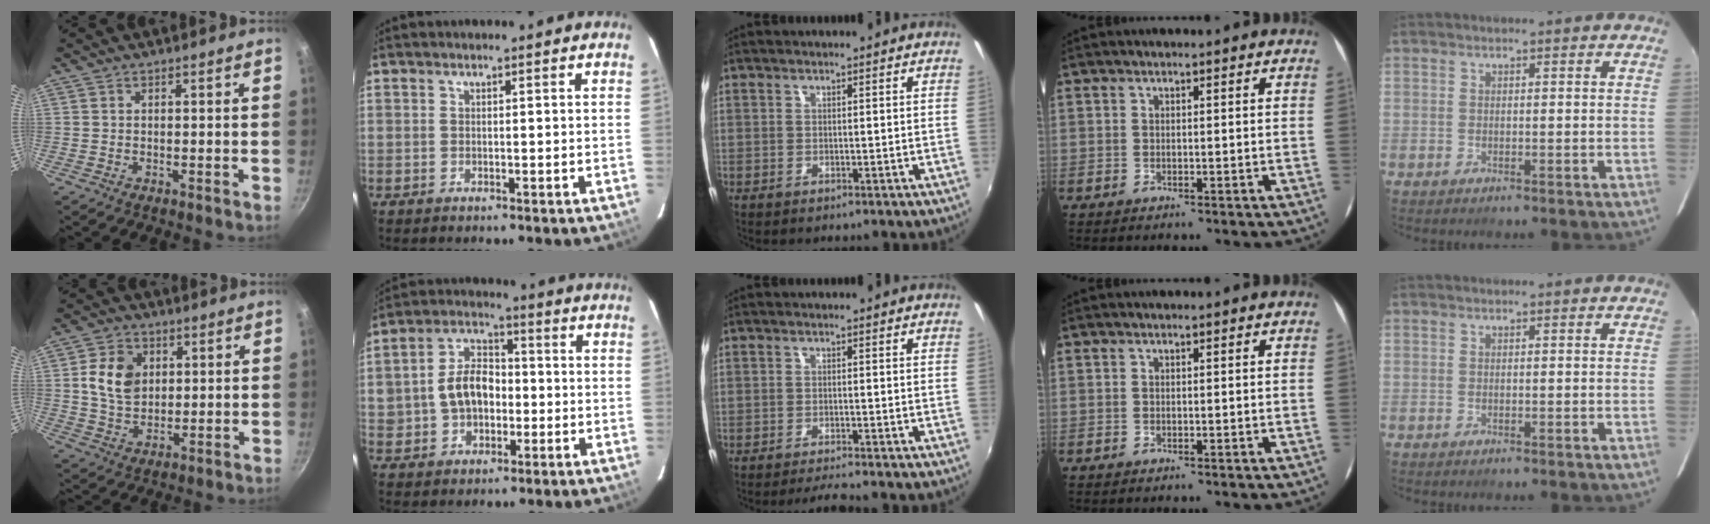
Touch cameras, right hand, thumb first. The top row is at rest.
{"thumb": {"total": 9.4, "force": [2.0, 7.2, 5.7], "torque": [-0.080, -0.003, 0.035]}, "index": {"total": 9.5, "force": [-1.0, 7.1, 6.2], "torque": [-0.128, 0.026, -0.009]}, "middle": {"total": 2.6, "force": [-2.4, -0.5, 0.8], "torque": [-0.025, -0.007, -0.046]}}